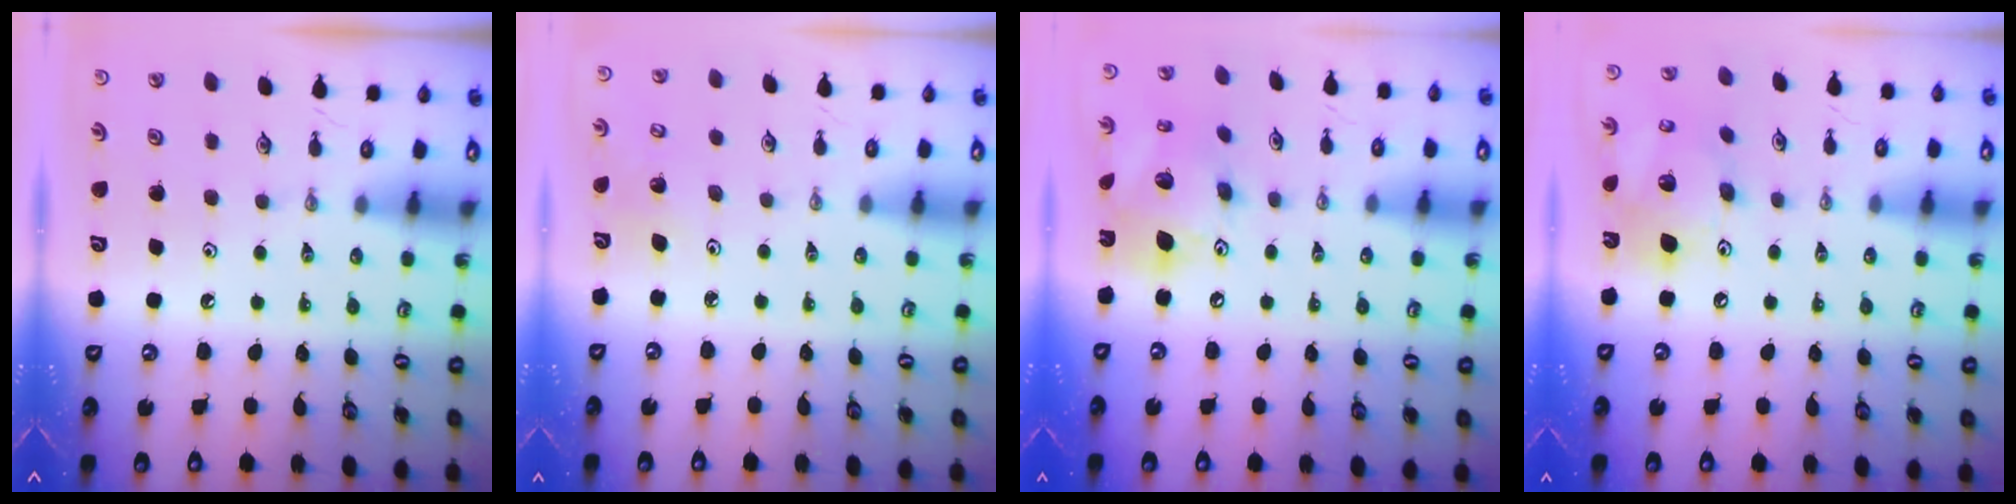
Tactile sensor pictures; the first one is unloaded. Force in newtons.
{"total": 3.9, "press": 3.7, "slide": 1.3}
{"total": 15.3, "press": 15.3, "slide": 1.5}
{"total": 14.7, "press": 14.3, "slide": 3.2}